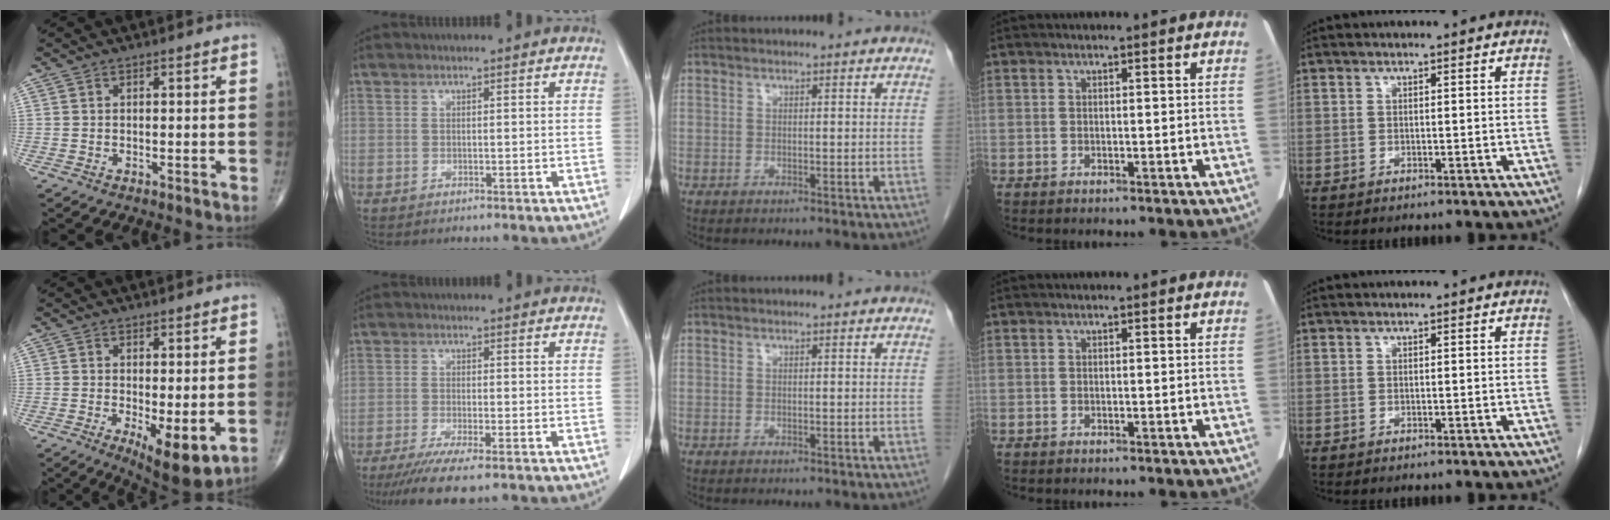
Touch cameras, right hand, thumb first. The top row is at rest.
{"thumb": {"total": 8.2, "force": [-1.6, 2.8, 7.5], "torque": [-0.111, -0.025, -0.016]}, "index": {"total": 8.1, "force": [-5.8, 0.6, 5.6], "torque": [-0.088, -0.019, -0.090]}}